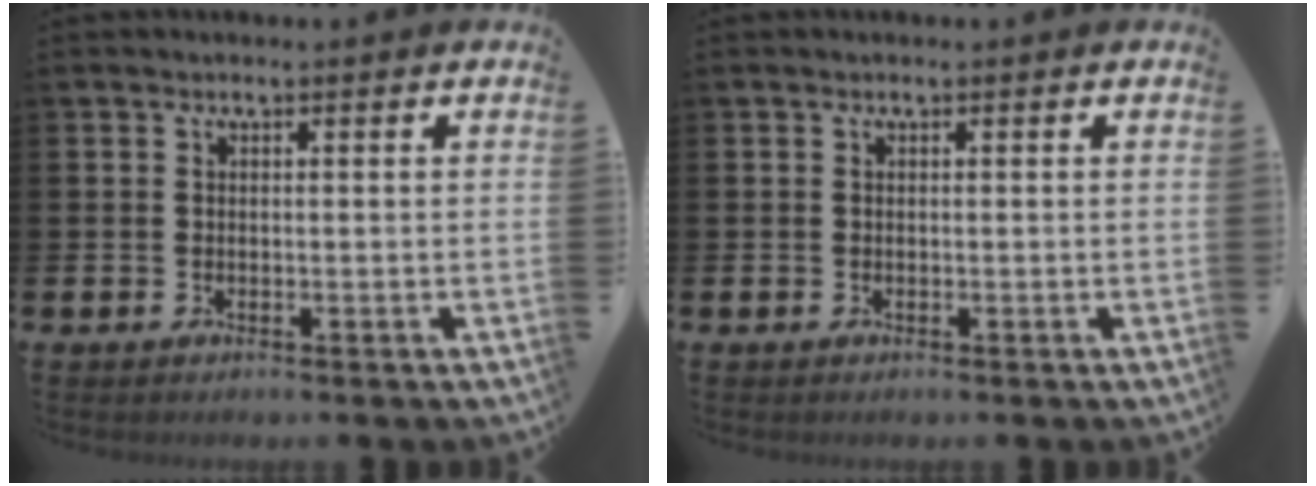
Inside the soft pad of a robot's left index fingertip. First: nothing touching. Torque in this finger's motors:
{"motor_torque": [-0.05, -0.03, 0.01, 0.02]}